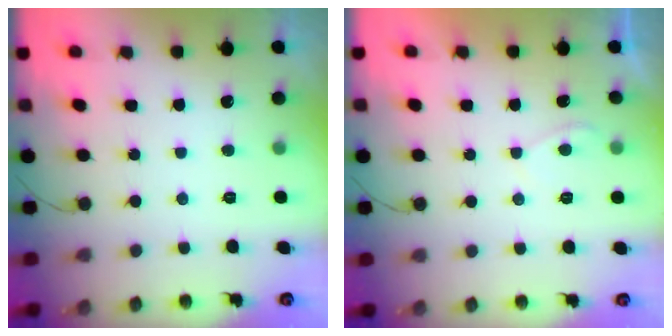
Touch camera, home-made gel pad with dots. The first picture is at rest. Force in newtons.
{"total": 1.3, "press": 1.2, "slide": 0.6}